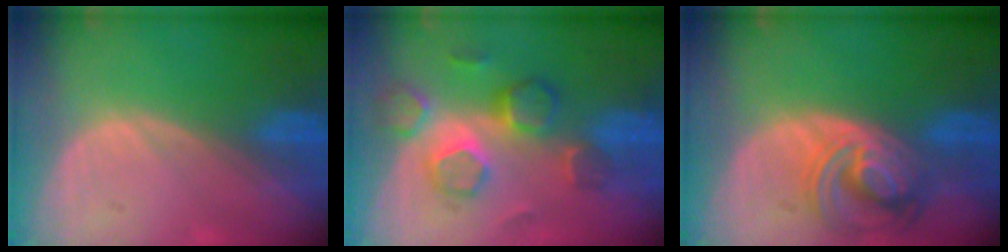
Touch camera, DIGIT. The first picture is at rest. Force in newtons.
{"total": 9.0, "press": 7.8, "slide": 4.4}
{"total": 8.3, "press": 7.1, "slide": 4.2}